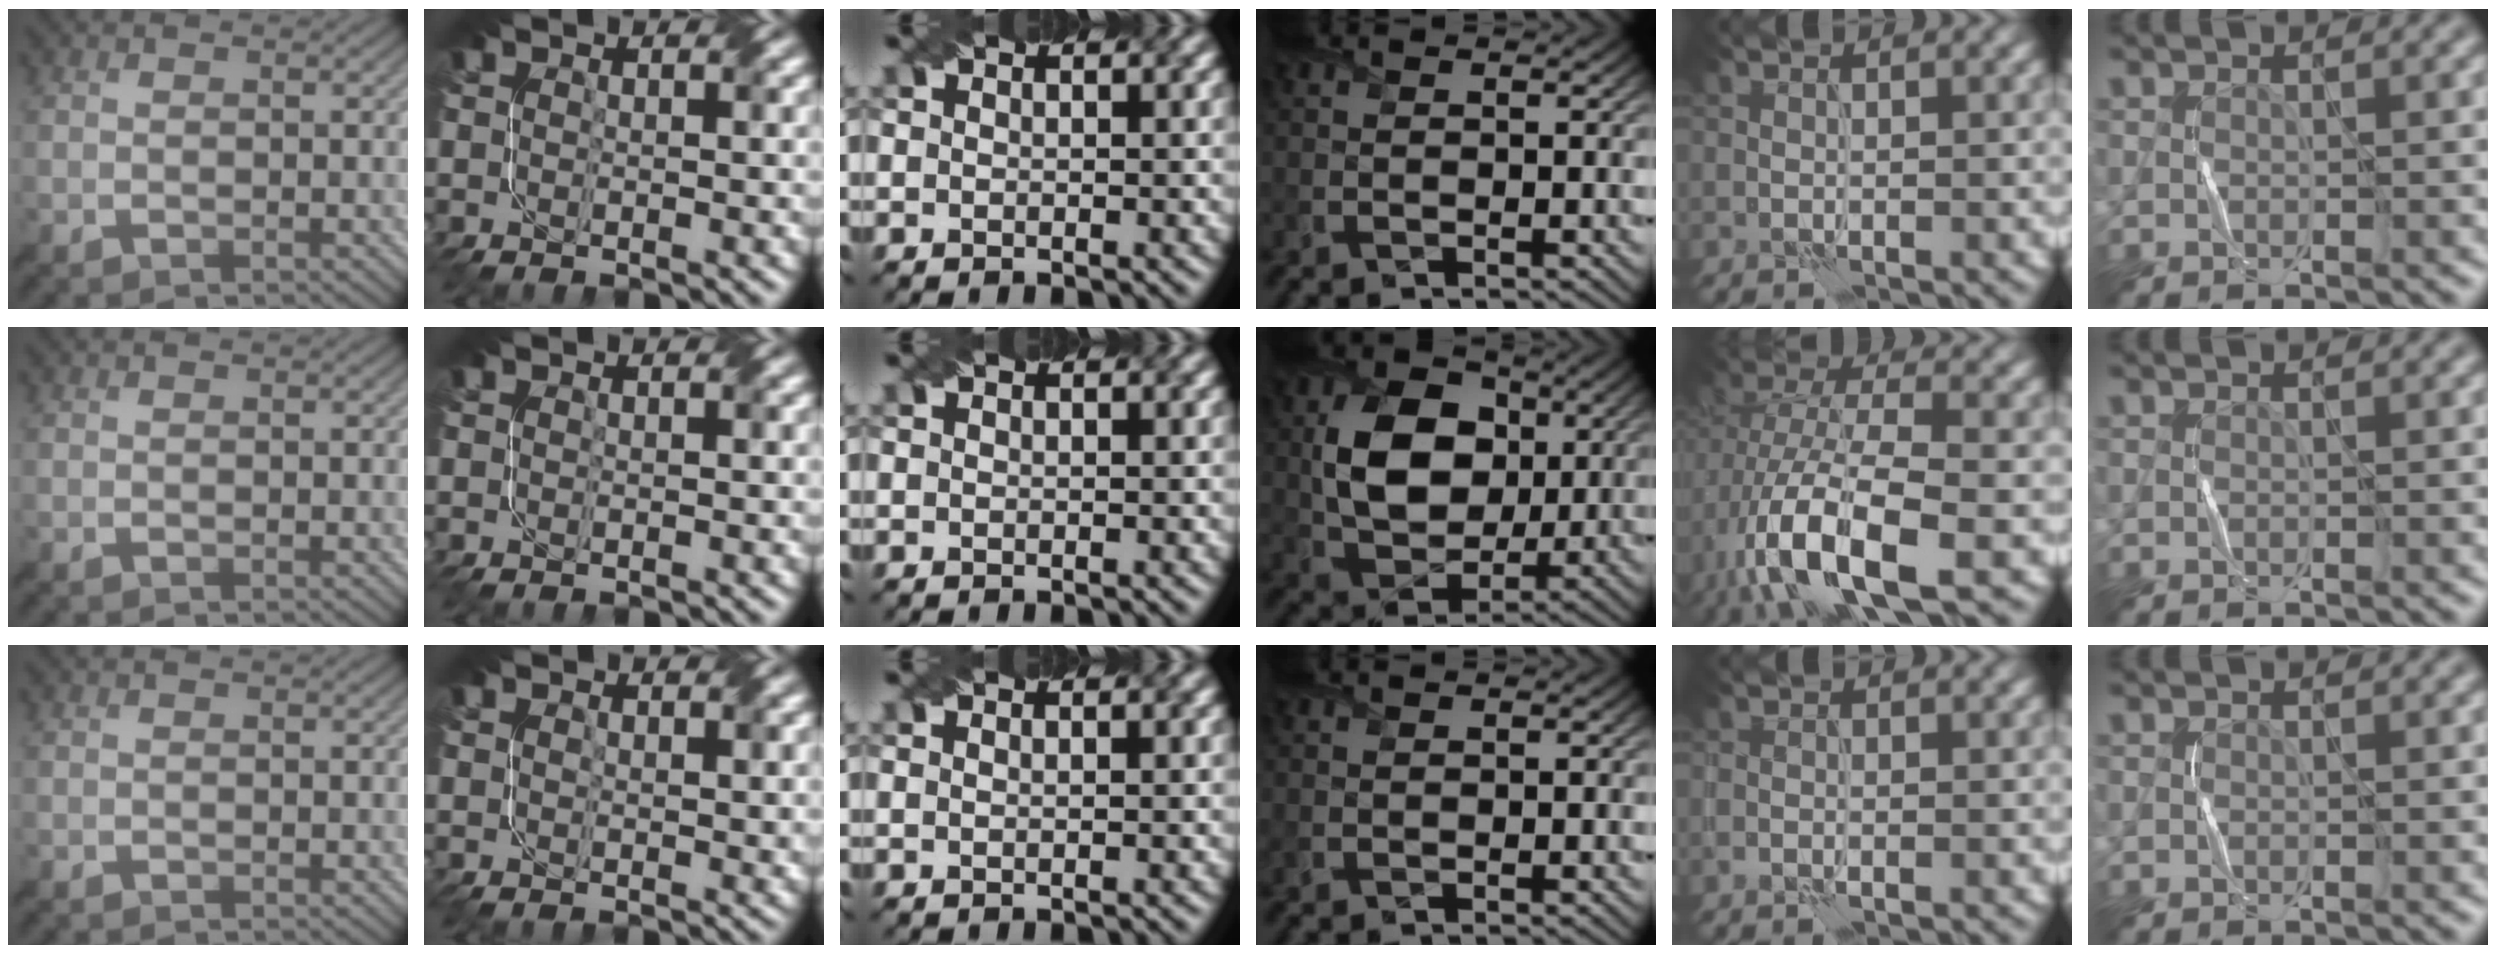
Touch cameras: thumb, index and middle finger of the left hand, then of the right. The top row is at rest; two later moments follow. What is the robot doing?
{"motion": "fold", "object": "bandage"}